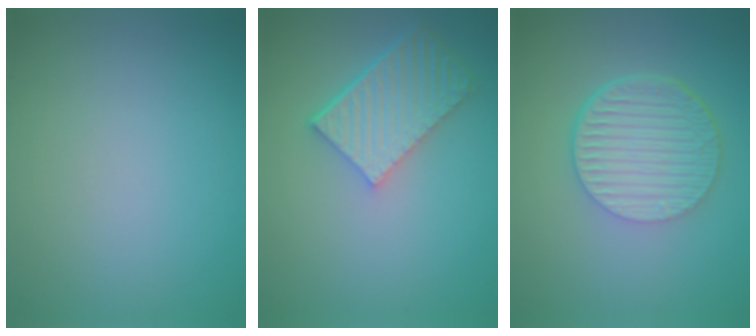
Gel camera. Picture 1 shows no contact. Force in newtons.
{"total": 5.7, "press": 4.3, "slide": 3.7}
{"total": 6.4, "press": 4.3, "slide": 4.7}